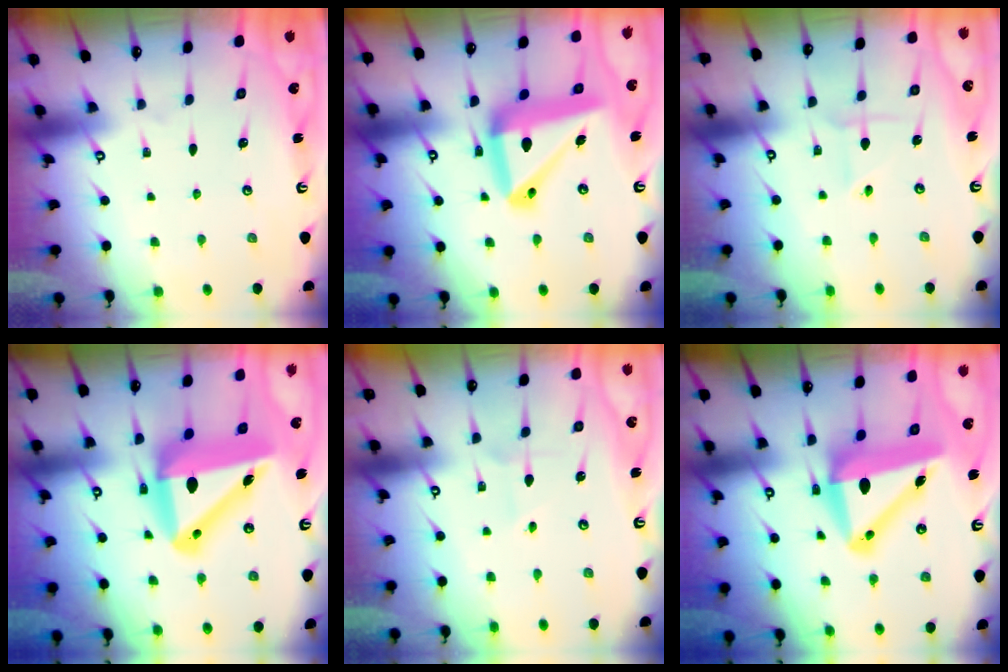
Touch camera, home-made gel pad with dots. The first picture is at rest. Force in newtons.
{"total": 19.0, "press": 18.9, "slide": 2.0}
{"total": 2.6, "press": 2.6, "slide": 0.2}
{"total": 17.0, "press": 16.5, "slide": 4.0}
{"total": 2.3, "press": 2.3, "slide": 0.3}
{"total": 13.6, "press": 13.3, "slide": 2.6}